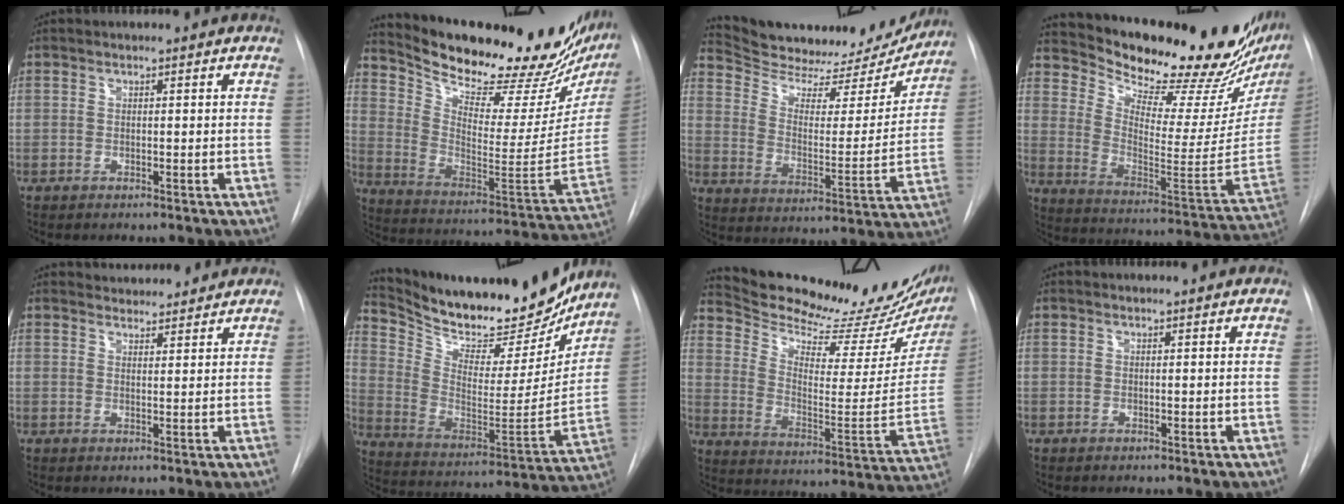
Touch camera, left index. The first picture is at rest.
{"total": 30.3, "force": [25.6, 7.5, 14.3], "torque": [-0.240, -0.065, 0.353]}
{"total": 20.5, "force": [19.5, 4.5, 4.5], "torque": [-0.068, -0.036, 0.276]}
{"total": 27.7, "force": [24.2, 4.7, 12.6], "torque": [-0.200, -0.090, 0.322]}
{"total": 5.7, "force": [5.6, 1.2, 0.5], "torque": [-0.006, 0.016, 0.073]}
{"total": 22.7, "force": [20.4, 5.9, 8.2], "torque": [-0.145, -0.036, 0.312]}
{"total": 26.7, "force": [24.0, 4.6, 10.8], "torque": [-0.172, -0.090, 0.322]}
{"total": 1.4, "force": [1.3, 0.0, 0.2], "torque": [-0.008, 0.011, 0.019]}